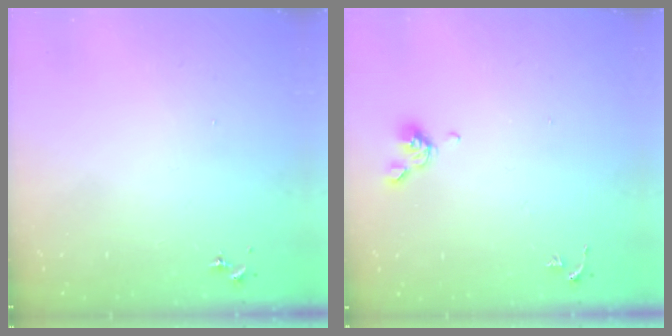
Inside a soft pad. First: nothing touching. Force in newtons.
{"total": 5.2, "press": 5.1, "slide": 1.1}